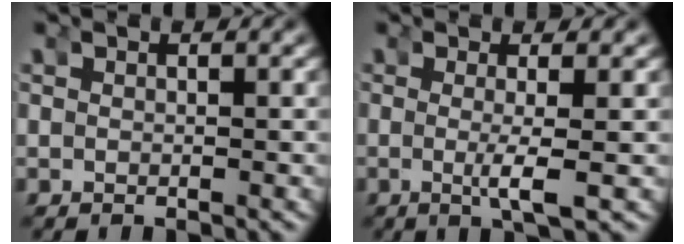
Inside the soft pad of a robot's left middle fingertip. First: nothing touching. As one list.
[{"total": 2.6, "force": [-0.5, -0.2, 2.5], "torque": [-0.053, -0.012, -0.004]}]